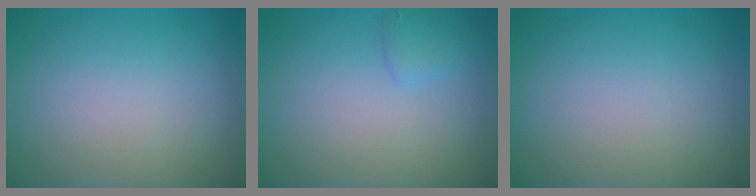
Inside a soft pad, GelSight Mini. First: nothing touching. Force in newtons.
{"total": 1.2, "press": 1.2, "slide": 0.1}
{"total": 0.0}